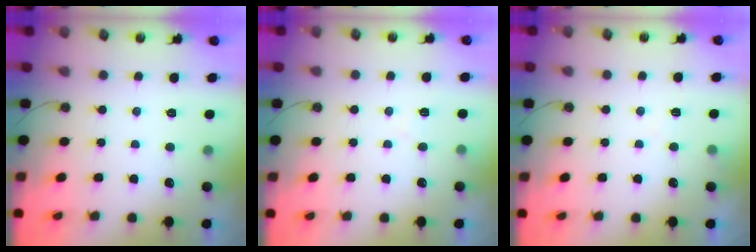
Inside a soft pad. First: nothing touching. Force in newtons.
{"total": 4.9, "press": 4.8, "slide": 0.7}
{"total": 4.8, "press": 4.7, "slide": 0.8}